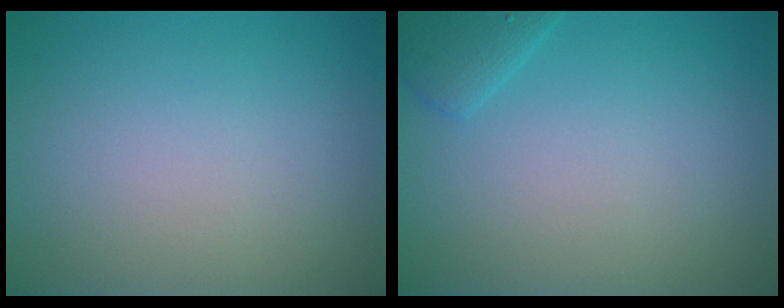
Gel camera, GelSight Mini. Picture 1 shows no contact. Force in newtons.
{"total": 1.8, "press": 1.8, "slide": 0.1}